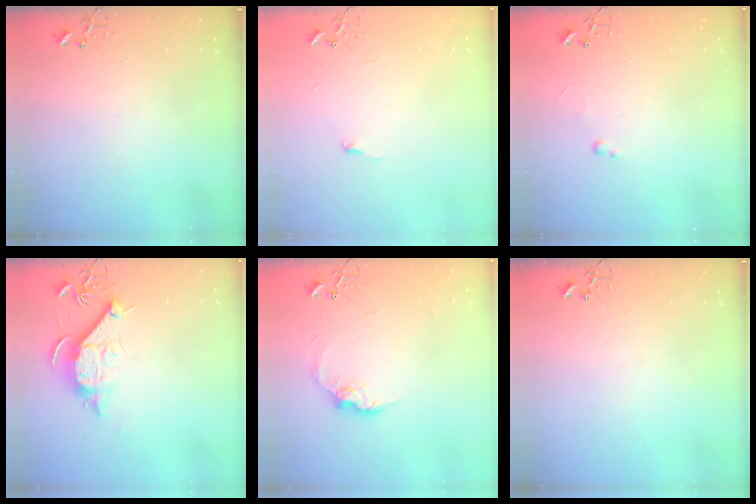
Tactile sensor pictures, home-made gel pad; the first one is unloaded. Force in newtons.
{"total": 3.7, "press": 3.7, "slide": 0.3}
{"total": 2.4, "press": 2.3, "slide": 0.4}
{"total": 12.0, "press": 12.0, "slide": 0.6}
{"total": 10.1, "press": 10.0, "slide": 0.5}
{"total": 0.0}